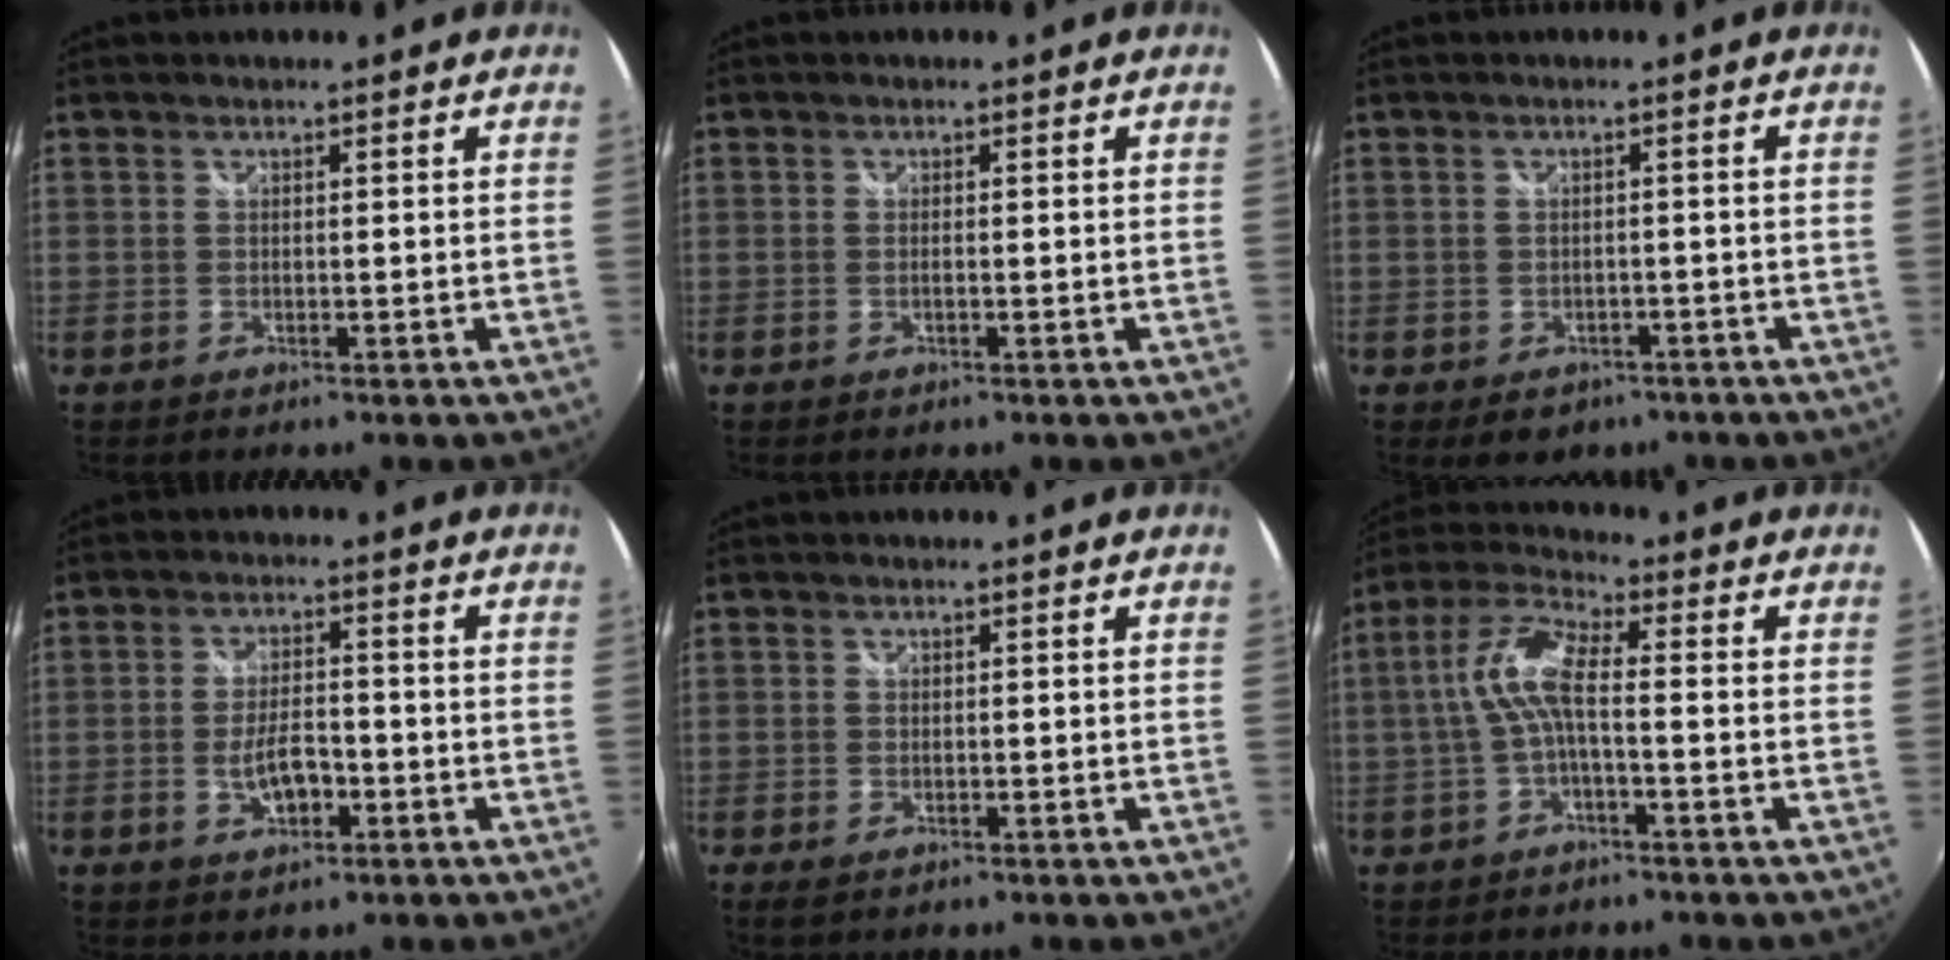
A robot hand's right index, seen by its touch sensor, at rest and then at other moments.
{"total": 0.6, "force": [-0.2, 0.1, 0.5], "torque": [-0.013, -0.001, -0.005]}
{"total": 5.0, "force": [-2.9, 3.7, 1.8], "torque": [-0.033, -0.003, -0.031]}
{"total": 5.9, "force": [-2.2, 2.8, 4.7], "torque": [-0.095, -0.001, -0.032]}
{"total": 1.9, "force": [-1.0, 1.1, 1.1], "torque": [-0.023, -0.007, -0.018]}
{"total": 7.7, "force": [-0.9, 1.9, 7.4], "torque": [-0.165, 0.016, -0.019]}